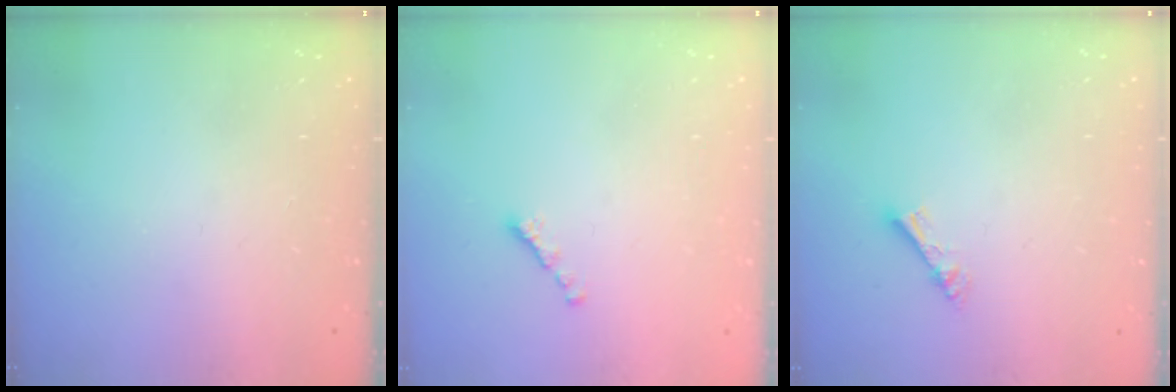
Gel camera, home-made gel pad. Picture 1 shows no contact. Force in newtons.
{"total": 1.5, "press": 1.4, "slide": 0.5}
{"total": 4.3, "press": 4.3, "slide": 0.2}